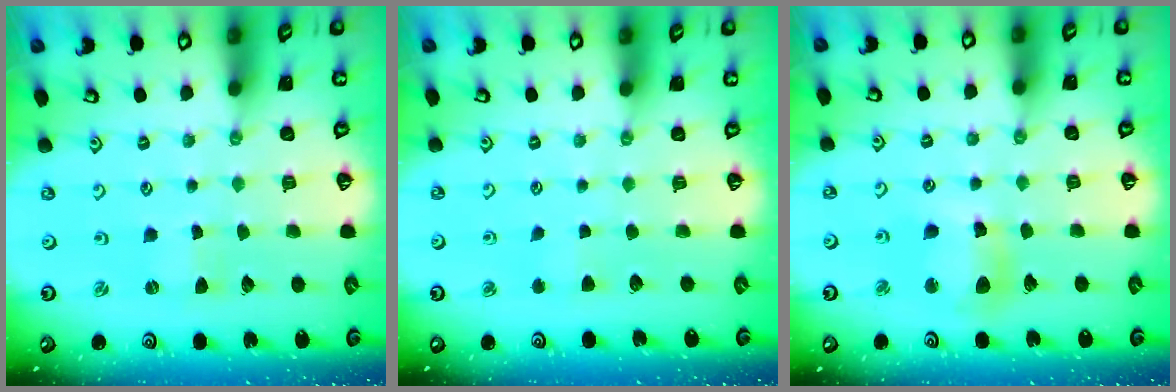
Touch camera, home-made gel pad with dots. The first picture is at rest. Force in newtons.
{"total": 2.7, "press": 2.7, "slide": 0.4}
{"total": 10.3, "press": 10.3, "slide": 1.3}